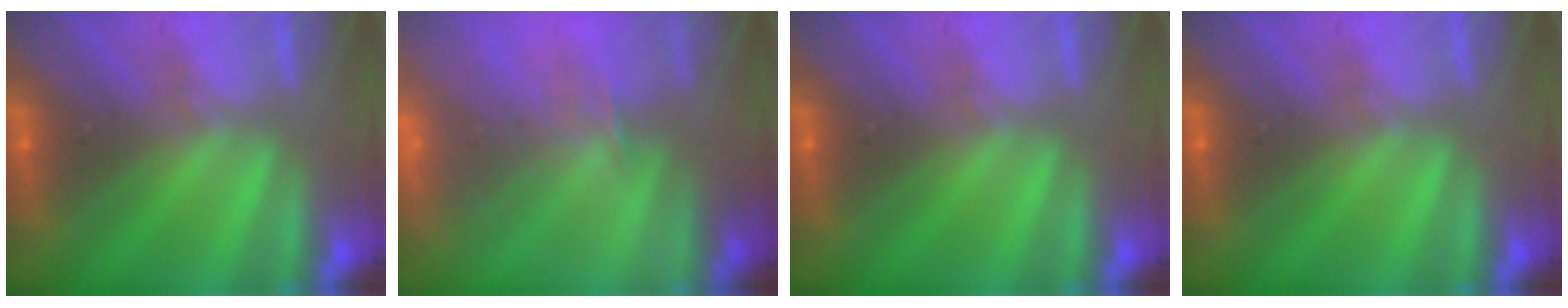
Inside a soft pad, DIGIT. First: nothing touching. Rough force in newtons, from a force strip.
{"total": 5.5}
{"total": 0.0}
{"total": 0.0}